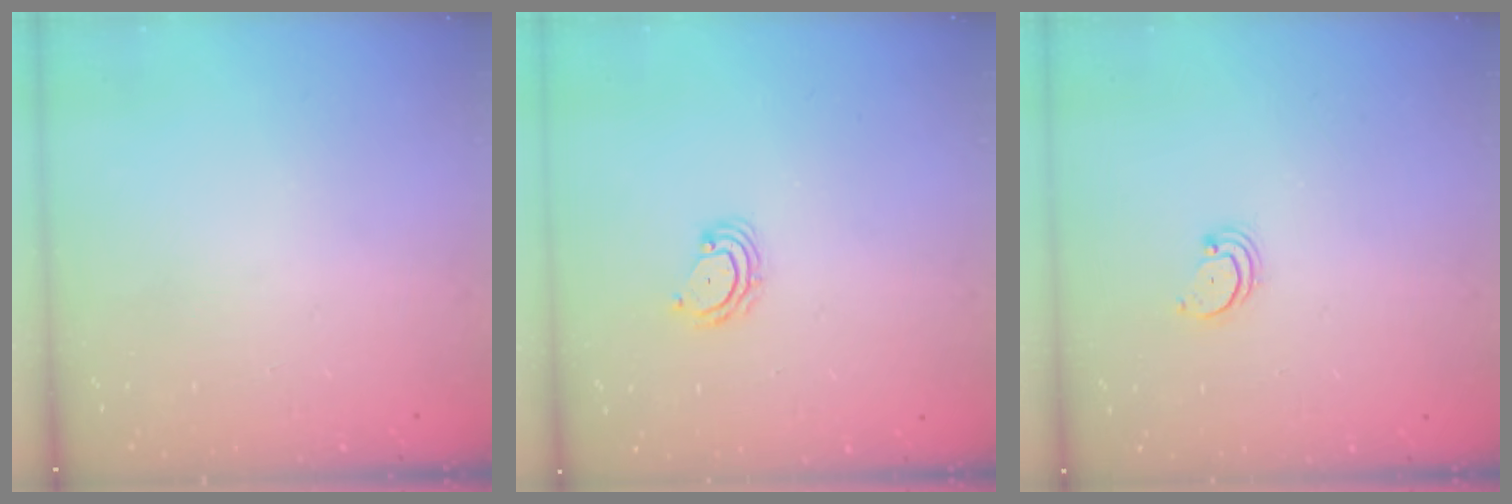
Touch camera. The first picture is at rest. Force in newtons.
{"total": 4.1, "press": 4.1, "slide": 0.4}
{"total": 2.2, "press": 2.2, "slide": 0.2}